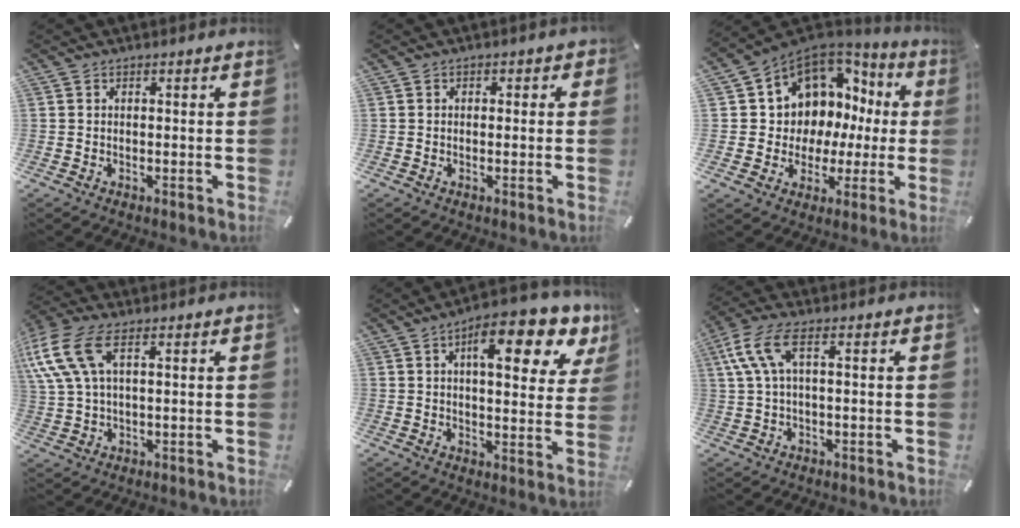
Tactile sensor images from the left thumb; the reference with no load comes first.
{"total": 1.3, "force": [-0.4, 1.1, 0.5], "torque": [-0.001, 0.003, -0.011]}
{"total": 10.3, "force": [4.5, 8.9, 2.6], "torque": [-0.062, -0.055, 0.095]}
{"total": 12.2, "force": [4.1, 6.1, 9.7], "torque": [-0.226, -0.007, 0.078]}
{"total": 14.1, "force": [7.5, 5.5, 10.6], "torque": [-0.139, -0.036, 0.116]}
{"total": 8.4, "force": [1.7, 3.1, 7.6], "torque": [-0.161, -0.006, 0.031]}